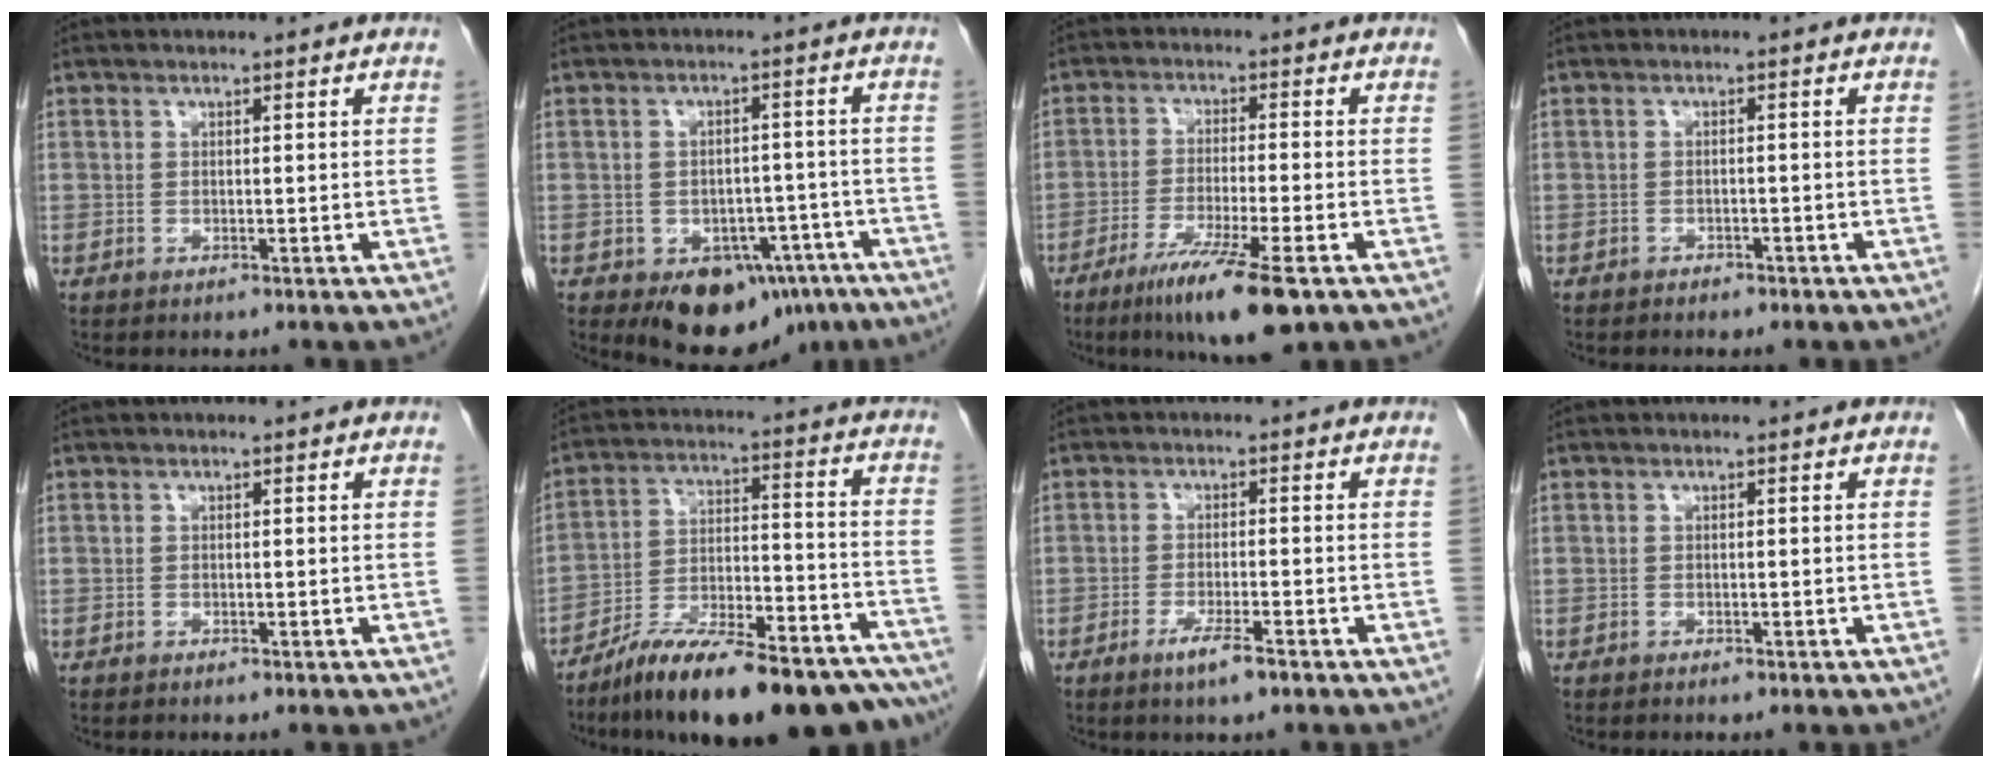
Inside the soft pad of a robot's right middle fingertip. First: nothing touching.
{"total": 11.4, "force": [-6.9, 6.8, 6.0], "torque": [-0.060, 0.015, -0.090]}
{"total": 10.5, "force": [-6.4, 0.6, 8.3], "torque": [-0.148, -0.028, -0.103]}
{"total": 2.6, "force": [-2.1, 1.2, 1.0], "torque": [-0.019, 0.000, -0.020]}
{"total": 0.6, "force": [-0.4, 0.2, 0.3], "torque": [-0.011, -0.001, -0.006]}
{"total": 25.2, "force": [-20.3, 5.0, 14.0], "torque": [-0.161, 0.017, -0.310]}
{"total": 4.0, "force": [-2.5, 0.3, 3.1], "torque": [-0.059, -0.006, -0.044]}
{"total": 0.9, "force": [-0.7, 0.3, 0.4], "torque": [-0.011, -0.001, -0.007]}